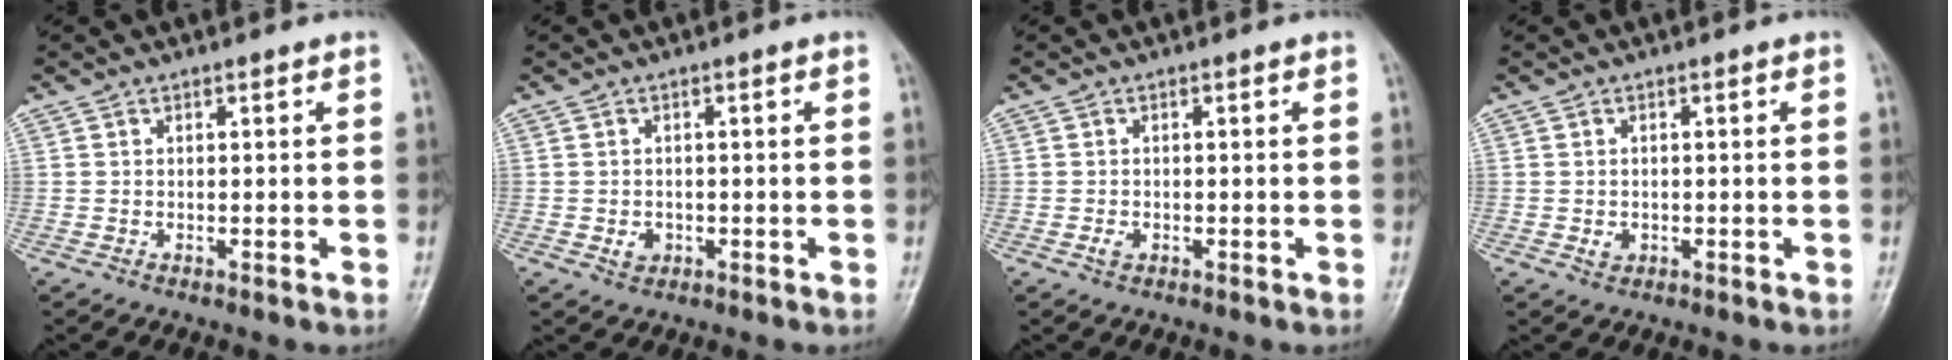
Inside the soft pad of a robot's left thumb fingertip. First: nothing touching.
{"total": 2.0, "force": [-0.6, 1.7, 0.9], "torque": [-0.010, 0.002, -0.006]}
{"total": 1.2, "force": [-0.4, 0.8, 0.7], "torque": [-0.014, 0.001, -0.008]}
{"total": 1.5, "force": [-0.3, 1.2, 0.7], "torque": [-0.008, 0.002, -0.002]}